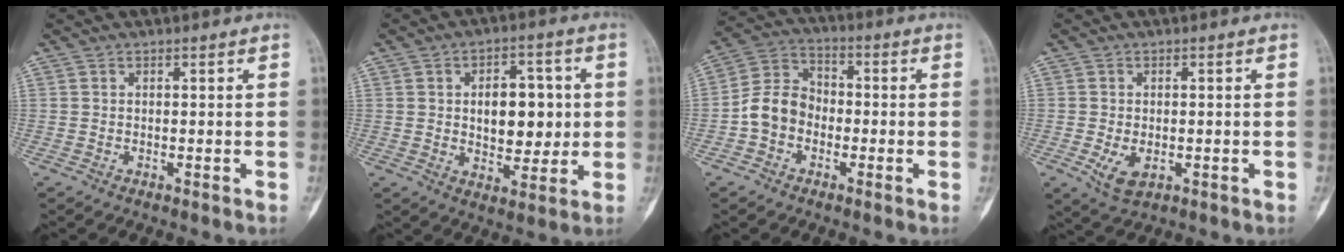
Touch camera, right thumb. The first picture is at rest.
{"total": 11.4, "force": [0.9, 7.0, 8.9], "torque": [-0.084, 0.000, 0.020]}
{"total": 8.6, "force": [-2.3, 7.0, 4.4], "torque": [-0.068, 0.037, -0.056]}
{"total": 4.6, "force": [-1.2, 2.8, 3.5], "torque": [-0.062, -0.005, -0.013]}